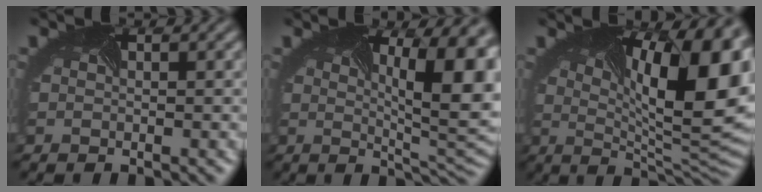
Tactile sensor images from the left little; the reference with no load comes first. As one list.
[{"total": 11.3, "force": [2.2, 4.0, 10.3], "torque": [-0.108, 0.004, 0.023]}, {"total": 15.4, "force": [3.5, 5.6, 13.9], "torque": [-0.161, 0.012, 0.052]}]